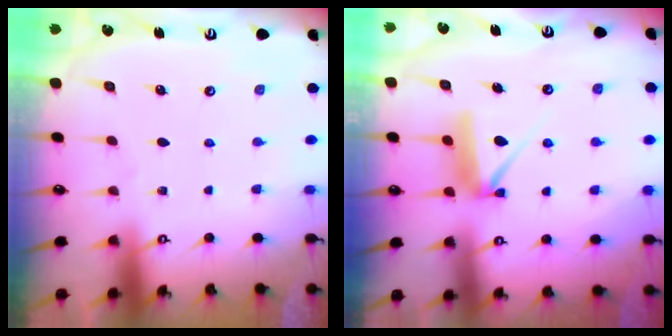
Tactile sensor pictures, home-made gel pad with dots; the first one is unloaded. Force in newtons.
{"total": 8.2, "press": 8.2, "slide": 0.3}